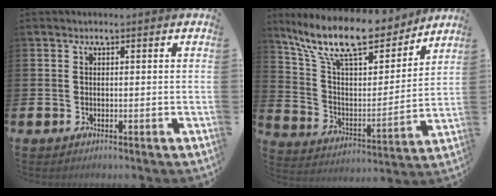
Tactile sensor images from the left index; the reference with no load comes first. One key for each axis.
{"total": 14.2, "fx": 11.6, "fy": 4.2, "fz": 7.1, "tx": -0.171, "ty": -0.069, "tz": 0.204}